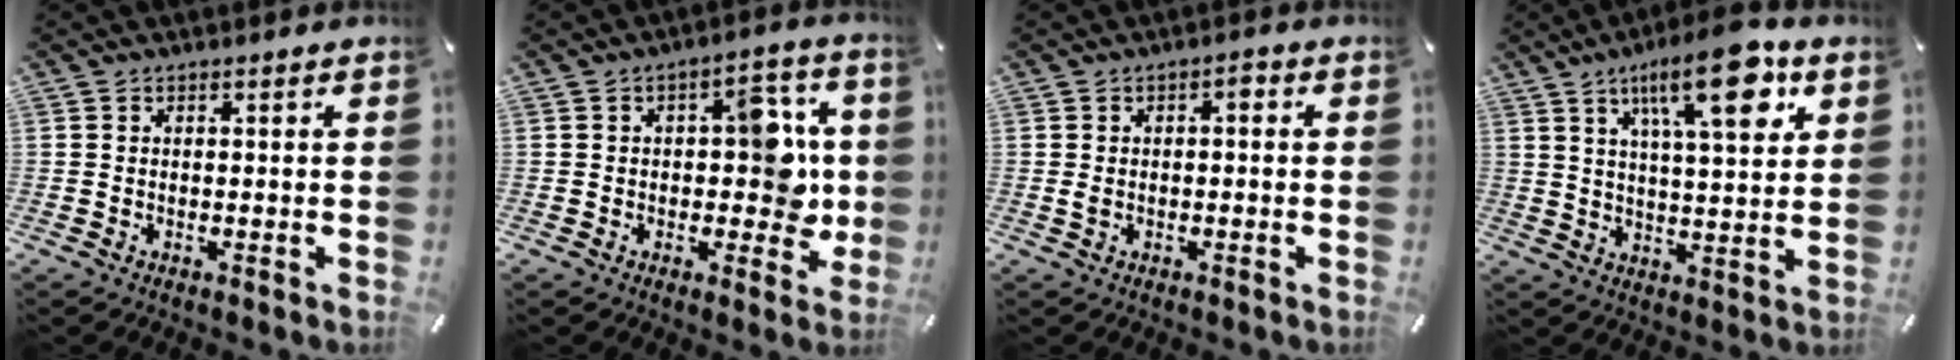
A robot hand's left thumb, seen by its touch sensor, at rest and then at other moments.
{"total": 11.5, "force": [0.2, 6.9, 9.2], "torque": [-0.102, 0.001, -0.001]}
{"total": 2.9, "force": [-0.2, 1.6, 2.4], "torque": [-0.038, 0.006, -0.007]}
{"total": 17.0, "force": [8.4, 5.5, 13.7], "torque": [-0.209, -0.024, 0.129]}